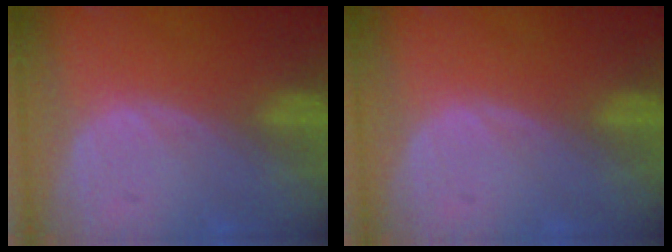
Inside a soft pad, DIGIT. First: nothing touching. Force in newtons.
{"total": 0.0}